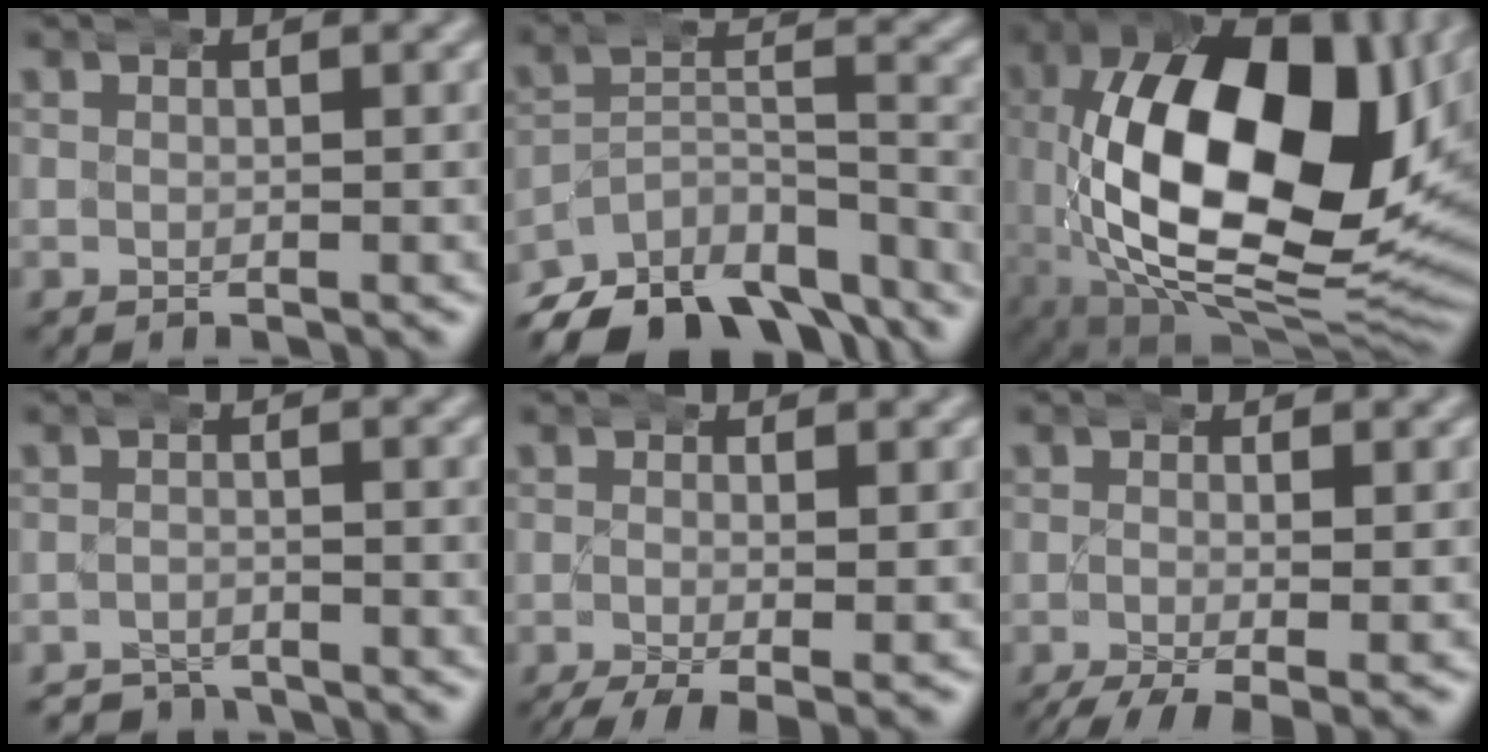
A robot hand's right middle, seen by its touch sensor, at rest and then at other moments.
{"total": 14.0, "force": [-10.3, 7.3, 6.0], "torque": [-0.096, -0.040, -0.156]}
{"total": 24.2, "force": [-0.6, 13.9, 19.8], "torque": [-0.331, -0.059, 0.018]}
{"total": 3.4, "force": [-3.2, 0.9, -0.1], "torque": [0.000, -0.012, -0.055]}
{"total": 4.2, "force": [-2.8, 1.3, 2.9], "torque": [-0.055, -0.025, -0.030]}
{"total": 5.0, "force": [-3.4, 1.5, 3.3], "torque": [-0.067, -0.028, -0.039]}